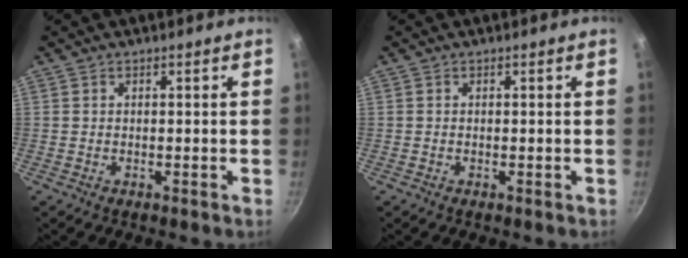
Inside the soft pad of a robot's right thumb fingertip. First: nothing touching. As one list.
[{"total": 0.0}]